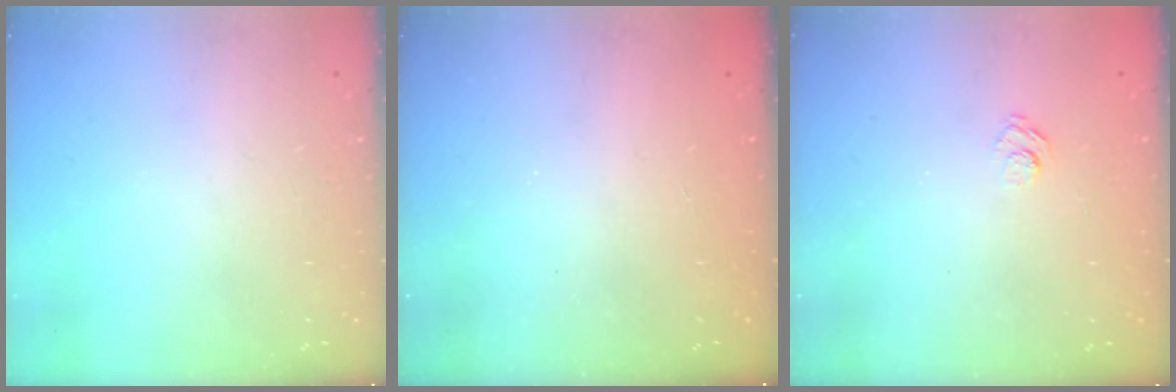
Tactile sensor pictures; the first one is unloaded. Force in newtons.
{"total": 2.5, "press": 2.4, "slide": 0.8}
{"total": 3.1, "press": 2.8, "slide": 1.3}